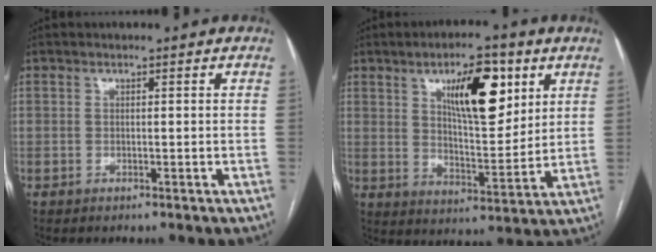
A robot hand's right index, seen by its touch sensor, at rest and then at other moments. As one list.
[{"total": 12.8, "force": [5.7, 4.1, 10.6], "torque": [-0.170, 0.005, 0.097]}]